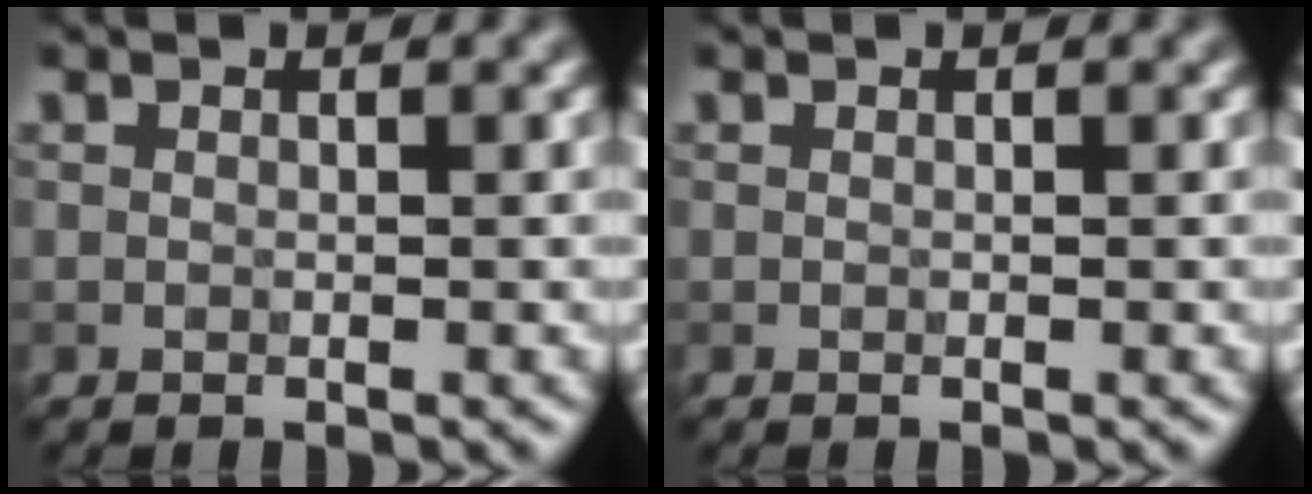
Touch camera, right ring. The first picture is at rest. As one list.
[{"total": 0.0}]